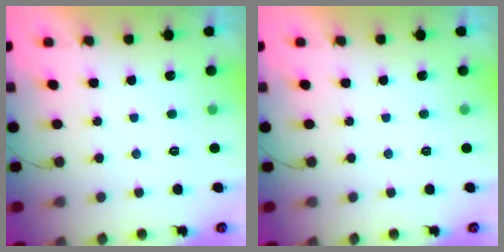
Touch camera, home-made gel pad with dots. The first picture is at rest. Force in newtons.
{"total": 0.0}